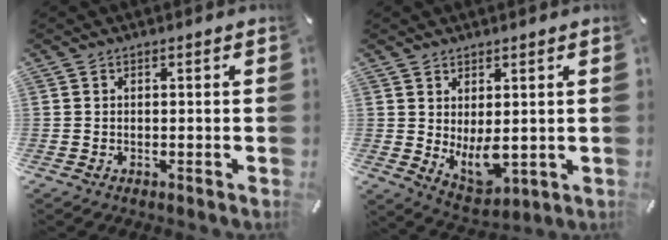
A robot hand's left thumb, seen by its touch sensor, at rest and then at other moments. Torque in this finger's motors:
{"motor_torque": [0.36, 0.43, 0.46, -0.37, 0.05]}